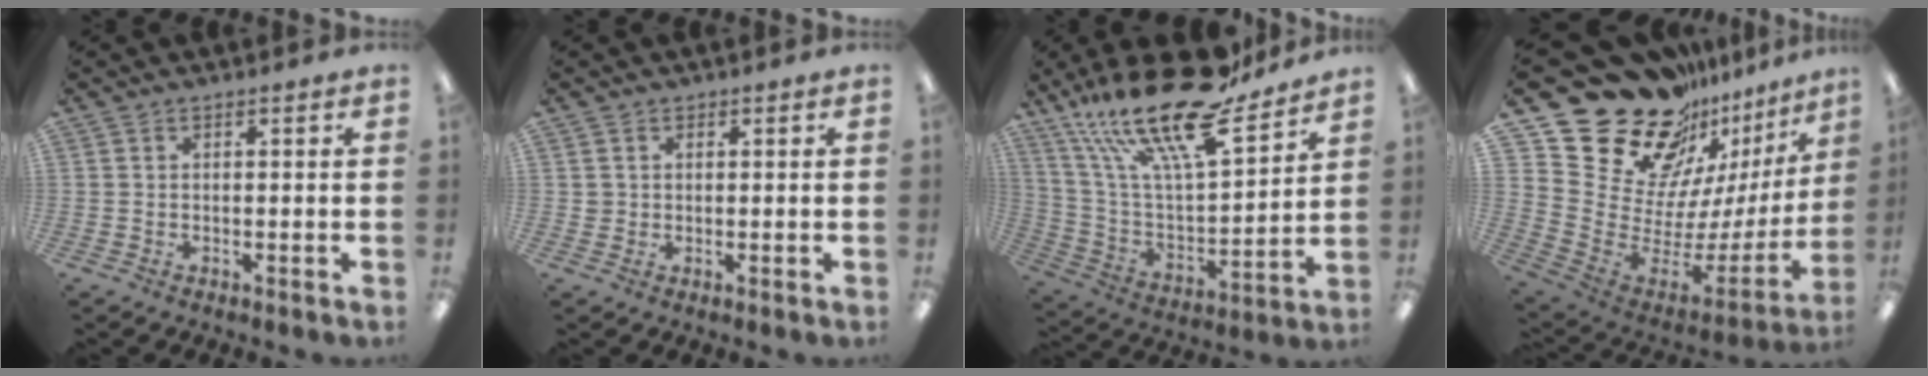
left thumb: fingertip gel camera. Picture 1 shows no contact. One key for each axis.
{"total": 1.6, "fx": 0.6, "fy": 1.5, "fz": -0.1, "tx": 0.000, "ty": 0.004, "tz": 0.010}
{"total": 25.4, "fx": 19.4, "fy": 7.0, "fz": 14.9, "tx": -0.263, "ty": -0.128, "tz": 0.326}
{"total": 26.6, "fx": 19.9, "fy": 13.9, "fz": 10.9, "tx": -0.164, "ty": -0.168, "tz": 0.392}